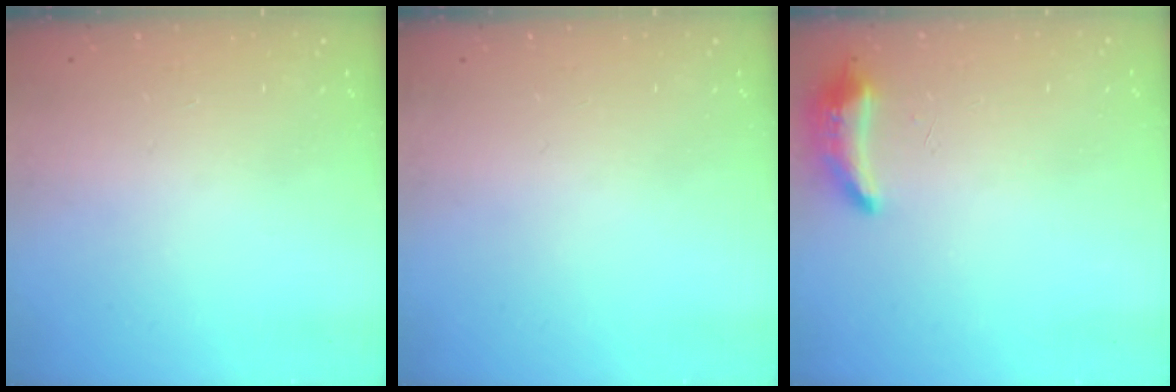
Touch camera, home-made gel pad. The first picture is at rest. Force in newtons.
{"total": 2.8, "press": 2.2, "slide": 1.7}
{"total": 8.7, "press": 8.5, "slide": 2.0}